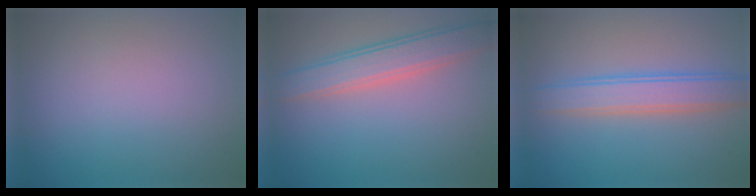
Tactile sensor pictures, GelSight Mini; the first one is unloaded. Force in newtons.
{"total": 4.0, "press": 4.0, "slide": 0.3}
{"total": 4.0, "press": 4.0, "slide": 0.1}